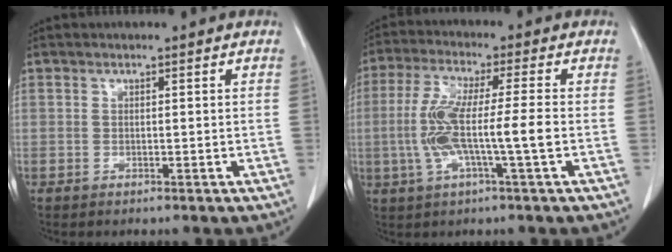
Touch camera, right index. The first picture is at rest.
{"total": 9.4, "force": [-1.6, 0.2, 9.2], "torque": [-0.189, 0.006, -0.033]}